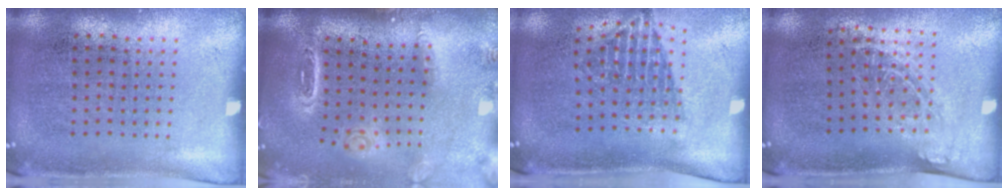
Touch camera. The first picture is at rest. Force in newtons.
{"total": 1.6, "press": 1.6, "slide": 0.5}
{"total": 1.6, "press": 1.2, "slide": 1.0}
{"total": 1.3, "press": 1.0, "slide": 0.9}